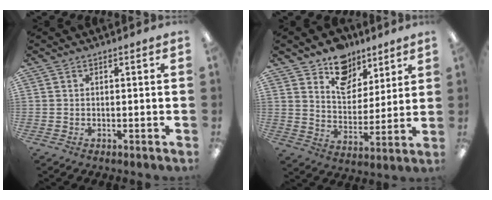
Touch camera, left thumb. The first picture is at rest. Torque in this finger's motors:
{"motor_torque": [0.28, 0.37, -0.10, -0.32, 0.08]}